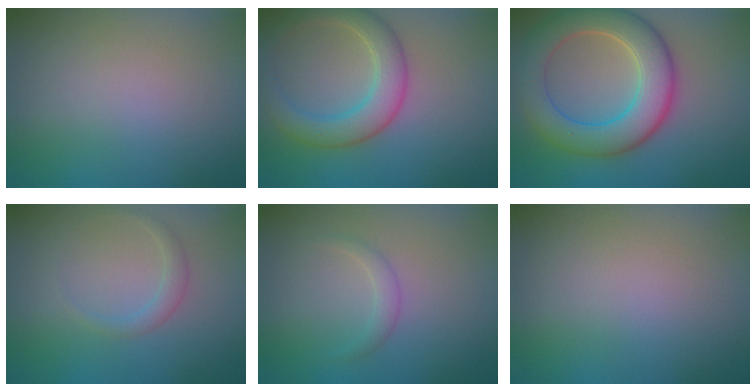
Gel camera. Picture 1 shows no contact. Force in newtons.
{"total": 4.7, "press": 4.7, "slide": 0.5}
{"total": 7.9, "press": 7.9, "slide": 0.5}
{"total": 1.2, "press": 1.2, "slide": 0.1}
{"total": 1.2, "press": 1.2, "slide": 0.1}
{"total": 0.0}